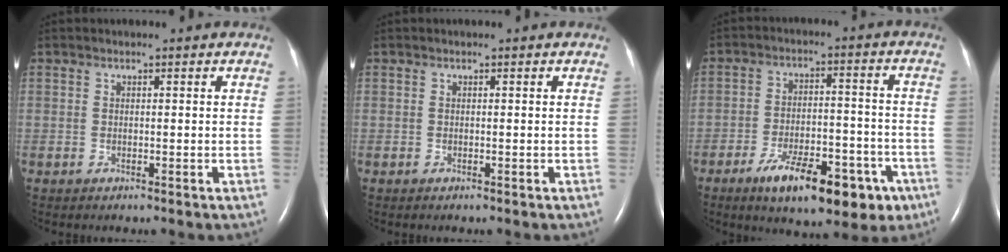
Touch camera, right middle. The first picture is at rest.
{"total": 0.0}
{"total": 14.3, "force": [-8.3, 5.3, 10.3], "torque": [-0.141, 0.009, -0.118]}